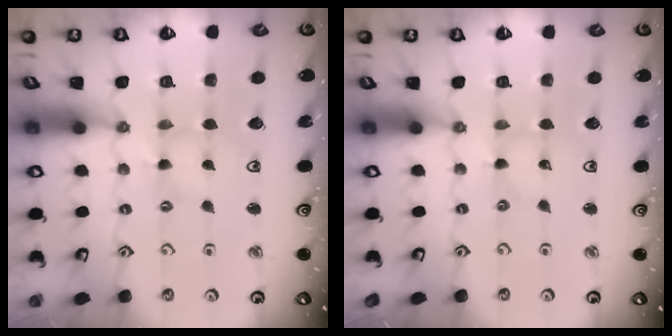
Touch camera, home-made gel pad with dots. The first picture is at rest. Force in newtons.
{"total": 0.0}